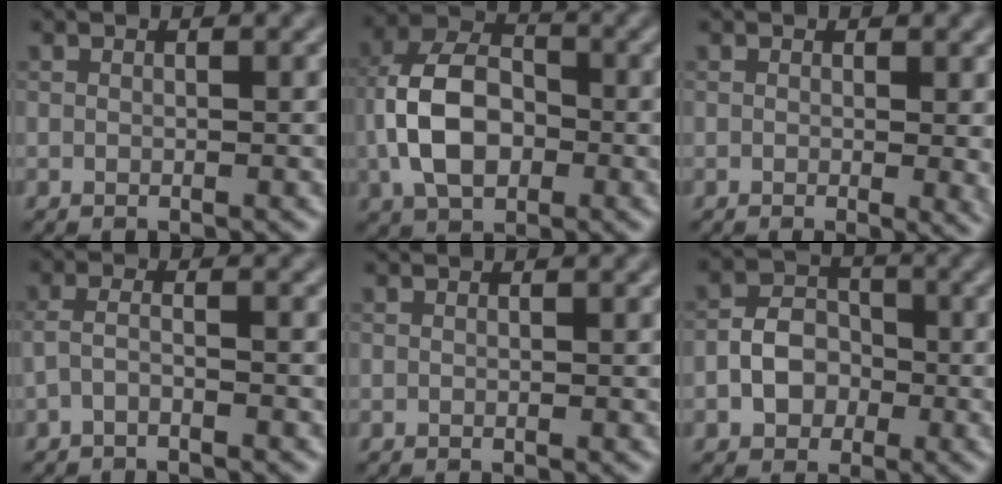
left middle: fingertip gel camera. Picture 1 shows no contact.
{"total": 7.3, "force": [-1.3, 4.7, 5.5], "torque": [-0.108, 0.012, -0.031]}
{"total": 2.3, "force": [0.2, 0.7, 2.2], "torque": [-0.025, -0.006, 0.003]}
{"total": 1.8, "force": [-1.1, 0.4, 1.4], "torque": [-0.026, -0.002, -0.031]}
{"total": 0.0}
{"total": 3.8, "force": [-1.2, 2.9, 2.1], "torque": [-0.015, 0.004, -0.028]}